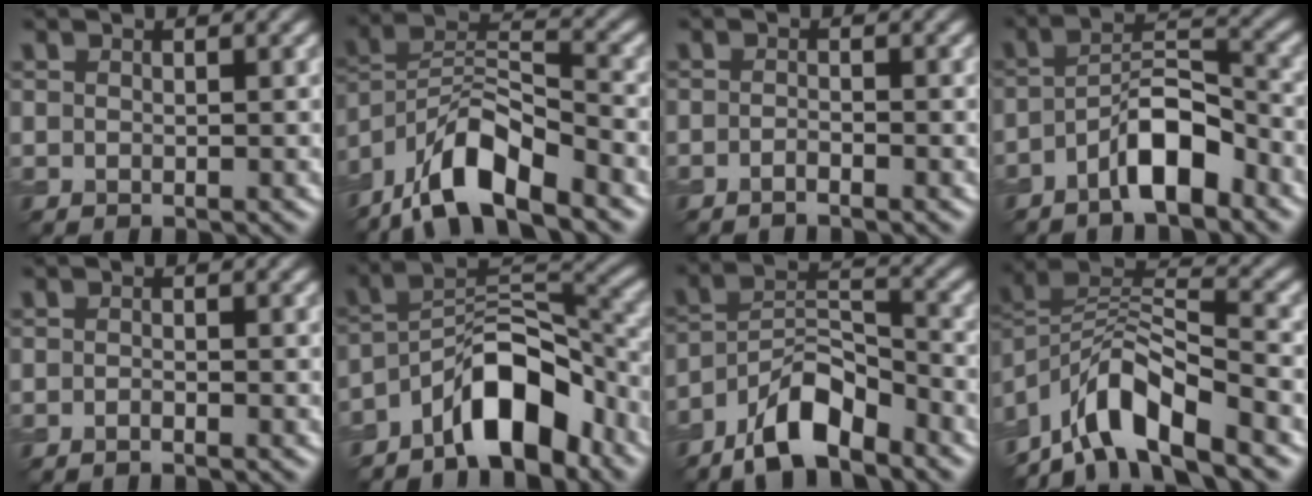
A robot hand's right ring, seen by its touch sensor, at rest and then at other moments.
{"total": 9.4, "force": [-6.7, 2.8, 6.0], "torque": [-0.097, 0.009, -0.133]}
{"total": 0.9, "force": [-0.7, 0.2, 0.6], "torque": [-0.010, 0.000, -0.014]}
{"total": 5.6, "force": [-3.1, 1.8, 4.3], "torque": [-0.074, 0.013, -0.058]}
{"total": 0.6, "force": [-0.5, 0.1, 0.4], "torque": [-0.006, -0.001, -0.009]}
{"total": 8.4, "force": [-5.5, 3.2, 5.6], "torque": [-0.075, 0.014, -0.104]}
{"total": 7.1, "force": [-5.1, 2.4, 4.2], "torque": [-0.069, 0.010, -0.098]}
{"total": 8.9, "force": [-6.0, 2.9, 5.8], "torque": [-0.090, 0.009, -0.121]}